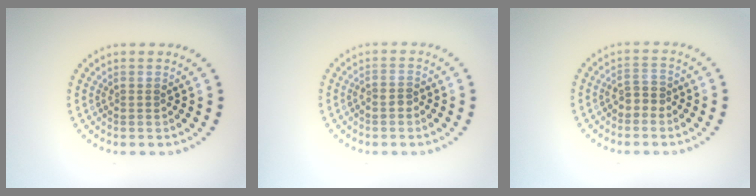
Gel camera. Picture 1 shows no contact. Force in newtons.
{"total": 1.0, "press": 0.7, "slide": 0.7}
{"total": 1.7, "press": 1.6, "slide": 0.7}